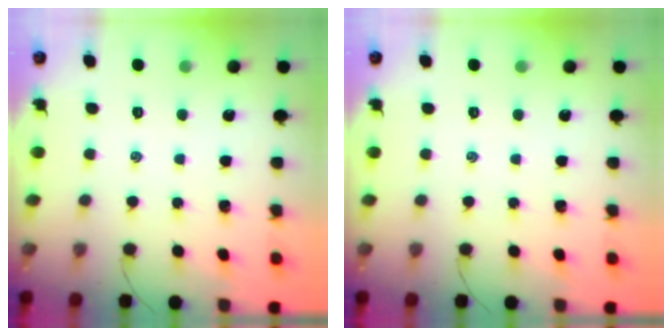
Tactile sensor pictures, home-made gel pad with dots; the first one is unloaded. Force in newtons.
{"total": 0.0}